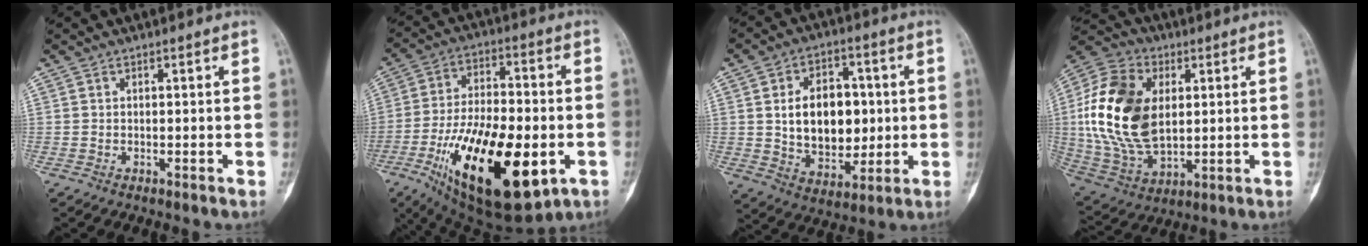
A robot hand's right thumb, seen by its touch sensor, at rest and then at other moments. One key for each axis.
{"total": 26.9, "fx": -8.4, "fy": 11.5, "fz": 22.8, "tx": -0.405, "ty": 0.000, "tz": -0.118}
{"total": 14.8, "fx": 1.1, "fy": 10.1, "fz": 10.9, "tx": -0.125, "ty": 0.002, "tz": 0.028}
{"total": 21.4, "fx": 2.8, "fy": 13.5, "fz": 16.3, "tx": -0.319, "ty": -0.007, "tz": 0.057}